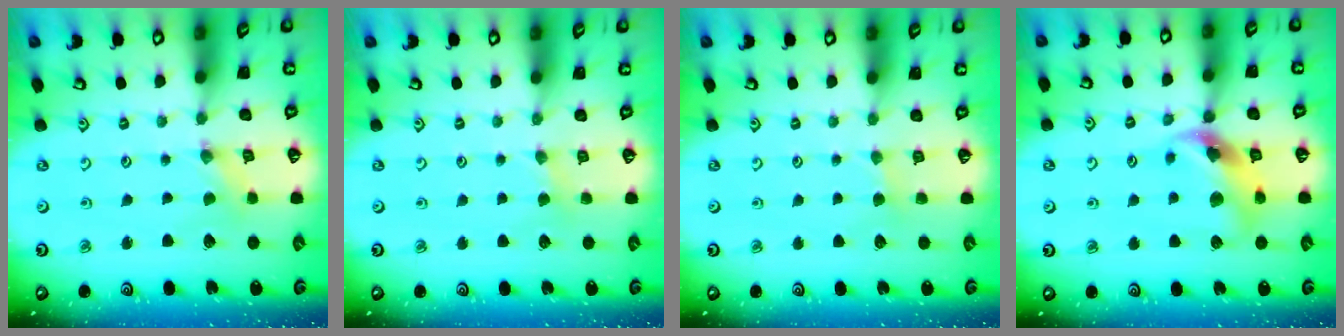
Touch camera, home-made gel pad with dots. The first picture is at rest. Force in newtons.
{"total": 2.6, "press": 2.6, "slide": 0.4}
{"total": 2.8, "press": 2.7, "slide": 0.4}
{"total": 11.7, "press": 11.6, "slide": 1.5}